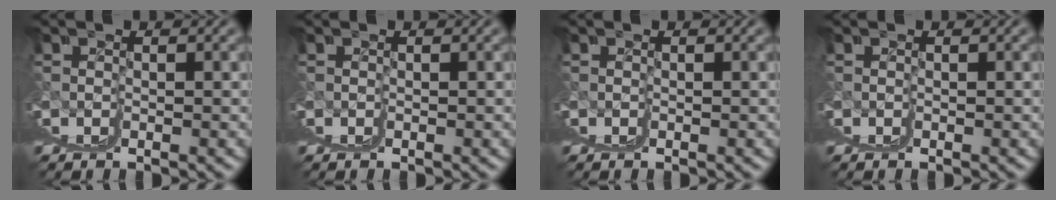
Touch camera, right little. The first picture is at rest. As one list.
[{"total": 0.0}, {"total": 0.0}, {"total": 0.0}]